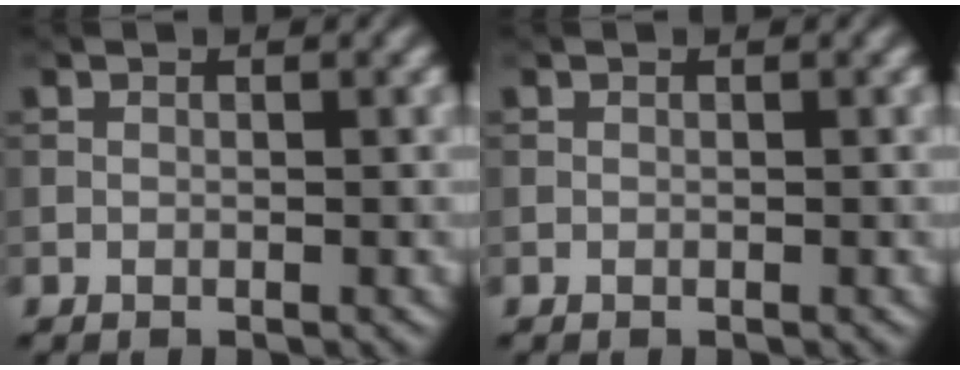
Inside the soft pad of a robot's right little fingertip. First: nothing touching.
{"total": 0.0}